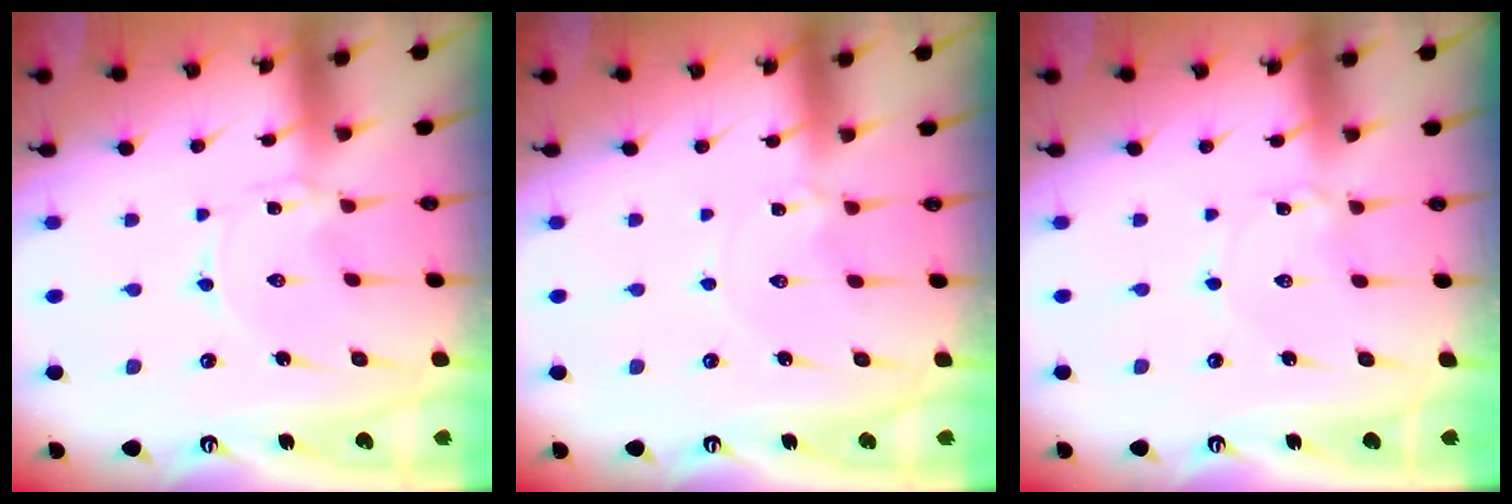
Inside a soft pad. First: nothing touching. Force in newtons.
{"total": 1.8, "press": 1.7, "slide": 0.3}
{"total": 1.6, "press": 1.6, "slide": 0.1}